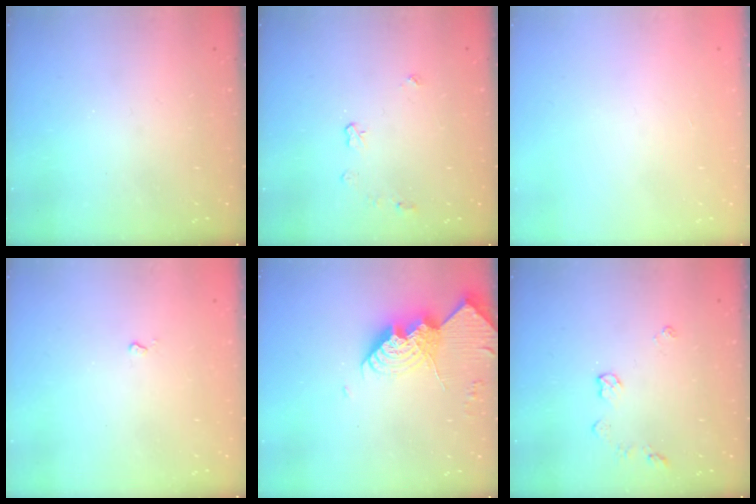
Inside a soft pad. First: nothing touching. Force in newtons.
{"total": 4.2, "press": 4.1, "slide": 0.4}
{"total": 0.0}
{"total": 2.4, "press": 2.4, "slide": 0.4}
{"total": 15.3, "press": 15.2, "slide": 1.4}
{"total": 6.1, "press": 6.1, "slide": 0.8}